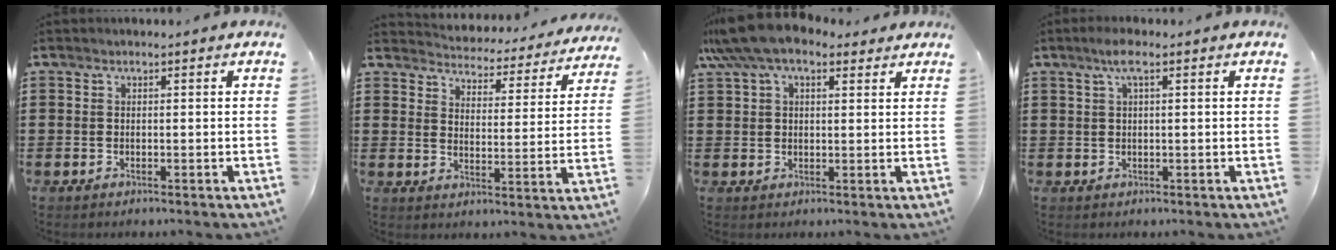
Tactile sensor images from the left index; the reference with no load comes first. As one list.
[{"total": 4.1, "force": [4.1, 0.1, -0.2], "torque": [-0.015, -0.041, 0.064]}, {"total": 8.7, "force": [6.4, 2.9, 5.1], "torque": [-0.115, 0.000, 0.119]}, {"total": 2.8, "force": [1.2, 0.5, 2.5], "torque": [-0.053, 0.005, 0.020]}]